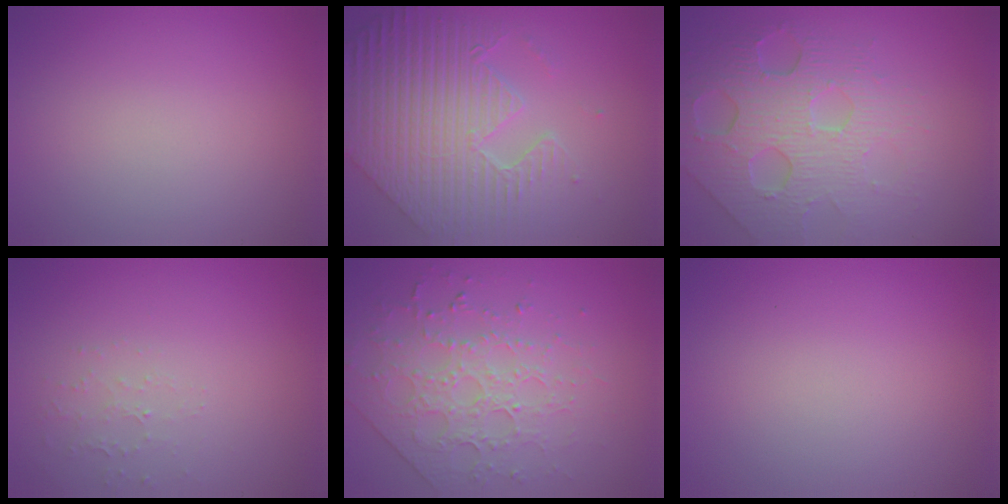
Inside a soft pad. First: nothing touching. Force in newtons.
{"total": 9.3, "press": 6.5, "slide": 6.6}
{"total": 7.3, "press": 5.0, "slide": 5.3}
{"total": 1.3, "press": 1.3, "slide": 0.4}
{"total": 3.8, "press": 3.6, "slide": 1.4}
{"total": 0.0}